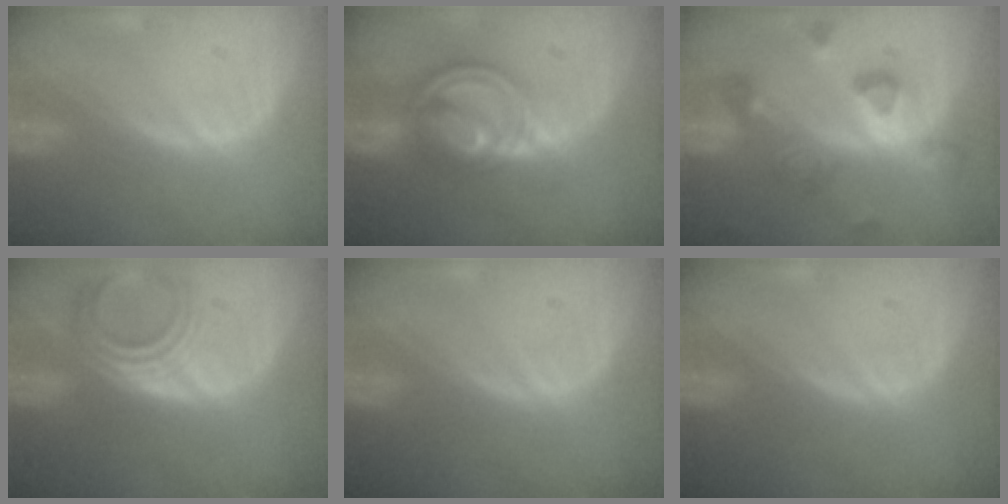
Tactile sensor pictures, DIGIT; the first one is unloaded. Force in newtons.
{"total": 7.9, "press": 6.9, "slide": 3.9}
{"total": 8.7, "press": 8.0, "slide": 3.5}
{"total": 5.2, "press": 5.1, "slide": 1.0}
{"total": 0.0}
{"total": 0.0}